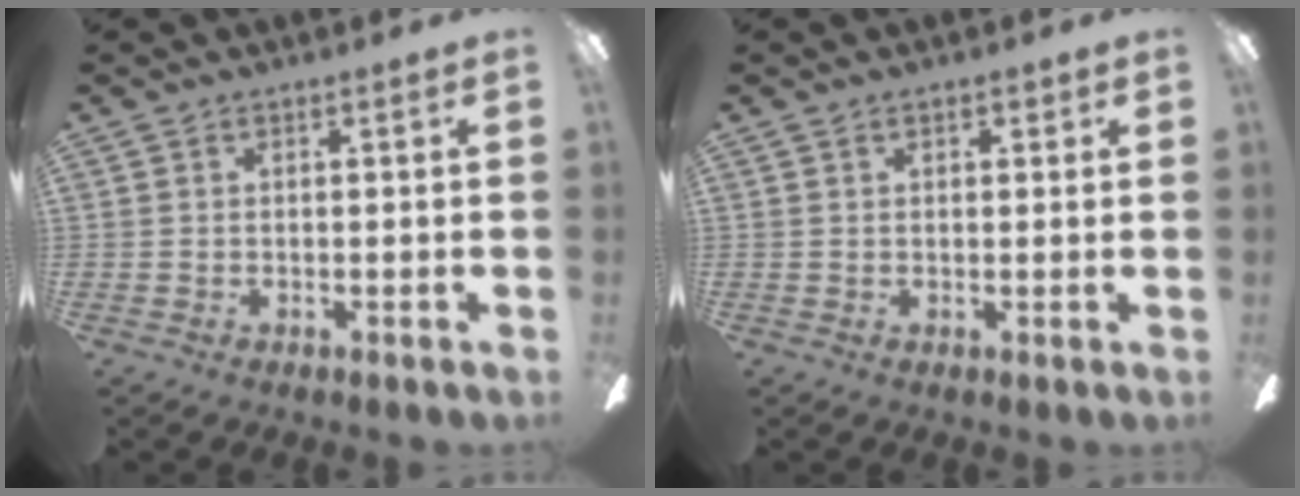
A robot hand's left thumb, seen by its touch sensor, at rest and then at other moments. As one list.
[{"total": 1.3, "force": [0.6, 0.9, 0.7], "torque": [-0.007, 0.000, 0.010]}]